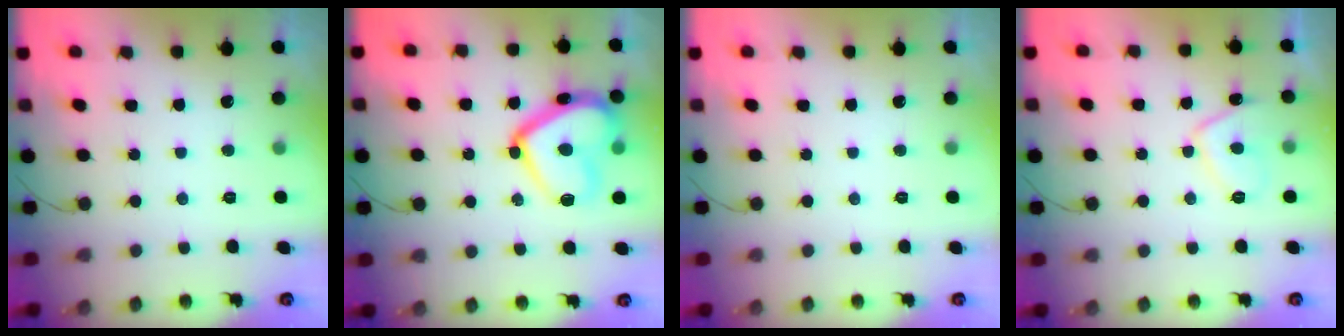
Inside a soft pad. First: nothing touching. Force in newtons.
{"total": 19.2, "press": 19.1, "slide": 1.5}
{"total": 0.0}
{"total": 6.8, "press": 6.7, "slide": 1.4}